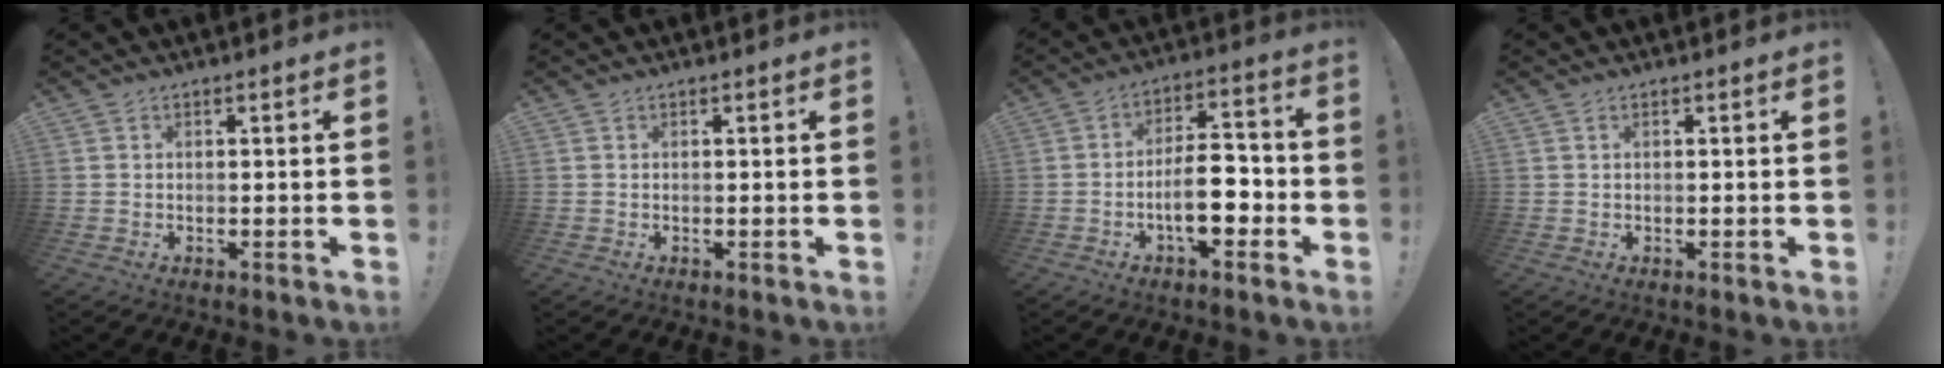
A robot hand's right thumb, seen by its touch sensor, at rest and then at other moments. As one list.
[{"total": 0.0}, {"total": 13.3, "force": [-3.8, 5.7, 11.5], "torque": [-0.197, 0.019, -0.068]}, {"total": 0.0}]